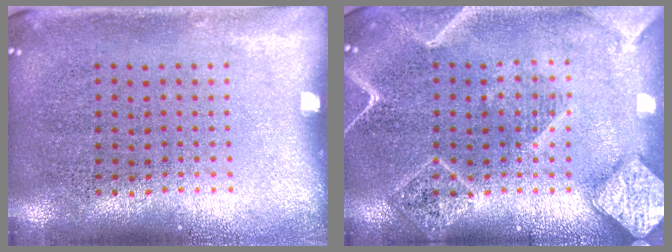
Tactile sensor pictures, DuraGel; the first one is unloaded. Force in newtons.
{"total": 2.2, "press": 2.2, "slide": 0.2}